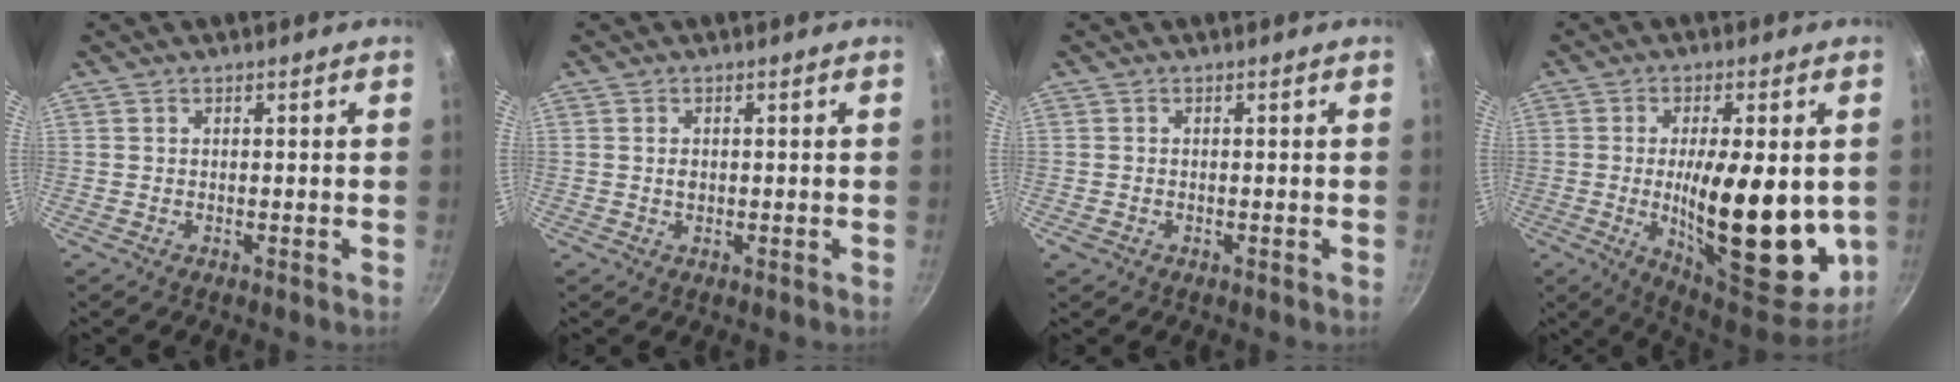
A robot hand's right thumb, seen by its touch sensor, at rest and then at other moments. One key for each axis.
{"total": 1.4, "fx": 0.1, "fy": 1.0, "fz": 0.9, "tx": -0.016, "ty": 0.002, "tz": 0.000}
{"total": 1.2, "fx": -0.6, "fy": 0.9, "fz": 0.5, "tx": -0.010, "ty": -0.001, "tz": -0.008}
{"total": 22.3, "fx": -1.6, "fy": 8.4, "fz": 20.6, "tx": -0.285, "ty": -0.022, "tz": -0.014}